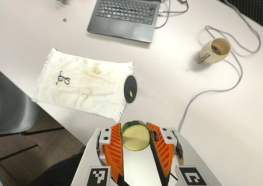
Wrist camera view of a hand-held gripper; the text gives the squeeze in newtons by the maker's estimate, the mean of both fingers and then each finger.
{"total": 10.7, "left": 10.6, "right": 10.8}